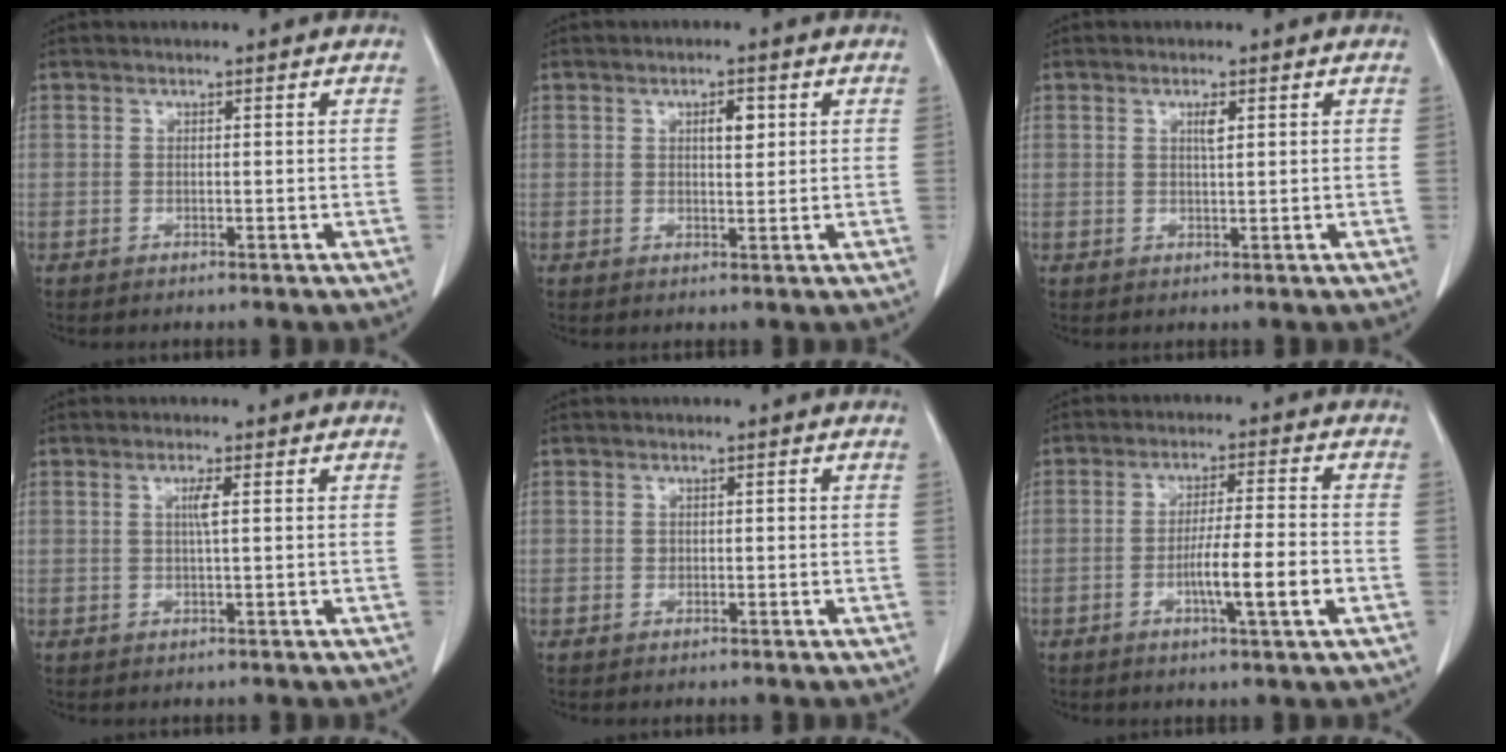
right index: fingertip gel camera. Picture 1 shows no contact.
{"total": 2.7, "force": [0.9, 0.9, 2.4], "torque": [-0.038, -0.001, 0.015]}
{"total": 1.5, "force": [0.6, 0.1, 1.3], "torque": [-0.026, -0.001, 0.010]}
{"total": 1.9, "force": [0.4, -0.1, 1.8], "torque": [-0.036, 0.002, 0.007]}
{"total": 0.9, "force": [0.0, 0.7, 0.6], "torque": [-0.011, 0.007, 0.002]}
{"total": 8.0, "force": [-2.5, -0.1, 7.6], "torque": [-0.127, -0.005, -0.045]}